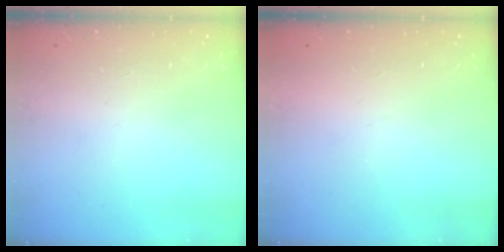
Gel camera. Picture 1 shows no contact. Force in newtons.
{"total": 1.6, "press": 1.6, "slide": 0.1}